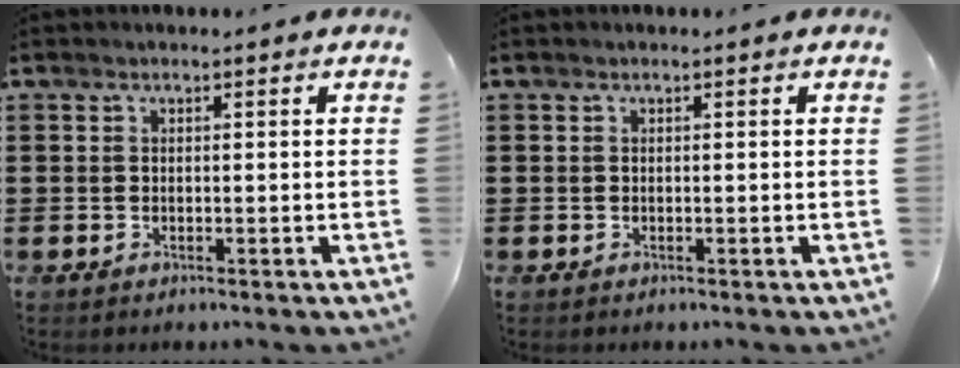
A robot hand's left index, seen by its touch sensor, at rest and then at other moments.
{"total": 0.0}